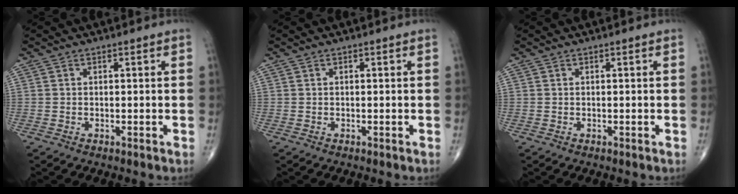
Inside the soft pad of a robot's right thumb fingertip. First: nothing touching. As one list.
[{"total": 0.0}, {"total": 0.0}]